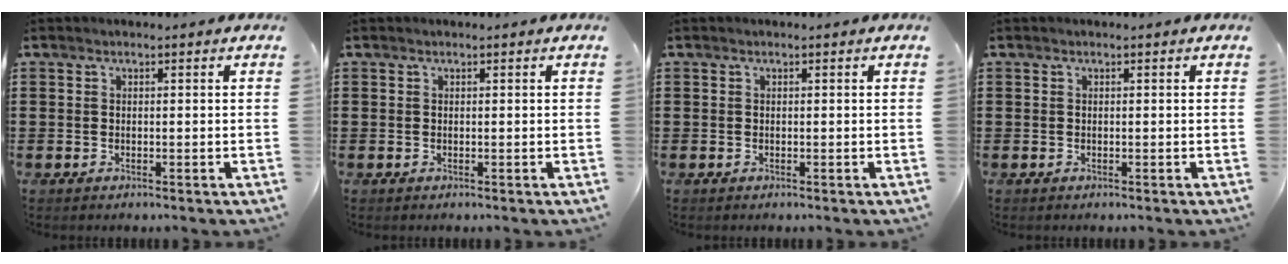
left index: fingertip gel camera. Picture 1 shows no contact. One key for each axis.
{"total": 0.0}
{"total": 0.0}
{"total": 0.0}